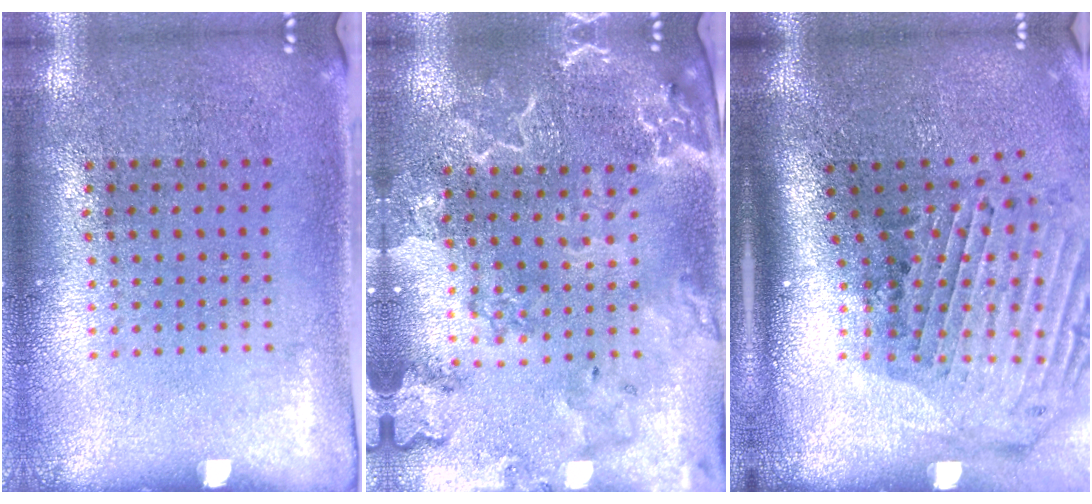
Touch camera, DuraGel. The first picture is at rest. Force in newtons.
{"total": 2.6, "press": 2.5, "slide": 0.9}
{"total": 3.0, "press": 2.2, "slide": 2.1}